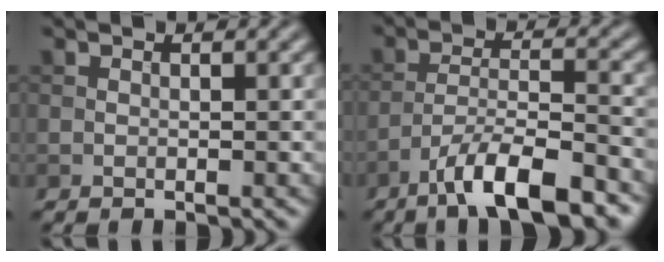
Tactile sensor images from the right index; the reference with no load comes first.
{"total": 8.3, "force": [-5.9, 1.9, 5.5], "torque": [-0.089, 0.006, -0.104]}